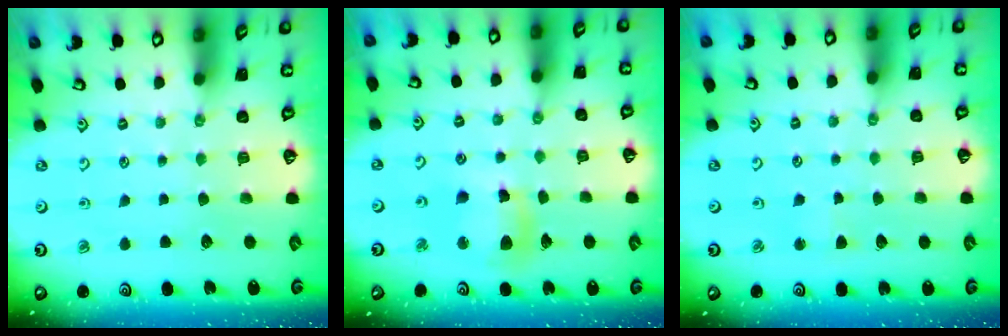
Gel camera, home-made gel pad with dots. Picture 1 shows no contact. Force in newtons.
{"total": 11.5, "press": 11.4, "slide": 1.5}
{"total": 1.8, "press": 1.7, "slide": 0.3}